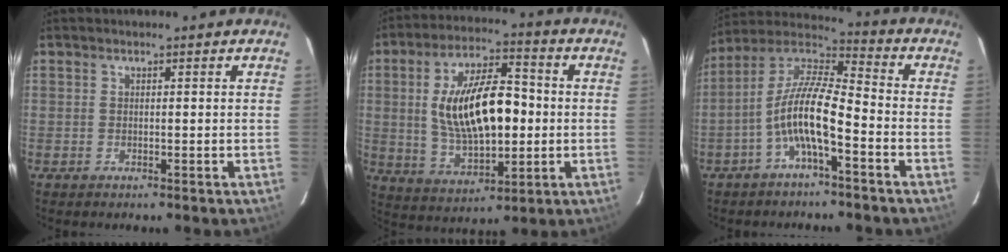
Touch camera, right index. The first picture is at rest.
{"total": 17.2, "force": [0.5, 7.8, 15.3], "torque": [-0.281, 0.010, 0.023]}
{"total": 11.1, "force": [-4.6, 2.6, 9.8], "torque": [-0.199, 0.008, -0.091]}